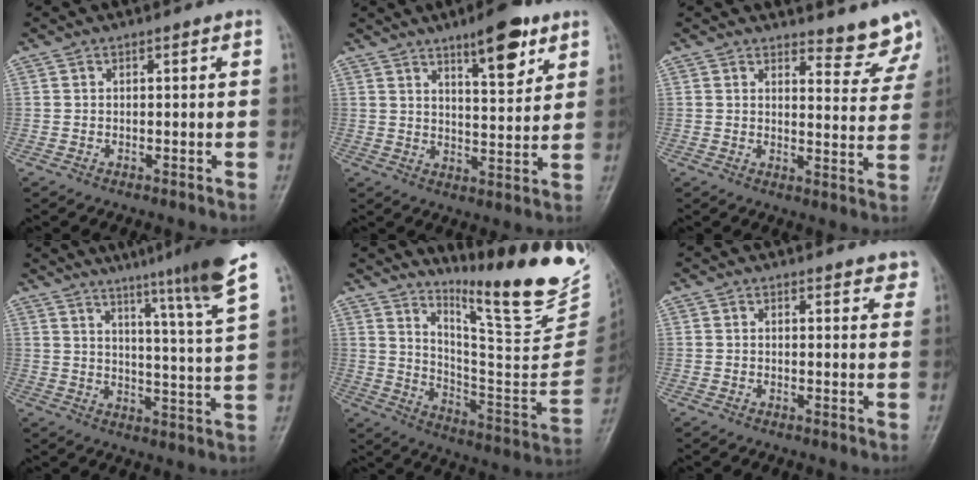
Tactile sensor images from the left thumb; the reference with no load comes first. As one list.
[{"total": 10.1, "force": [6.2, 3.1, 7.4], "torque": [-0.091, -0.036, 0.094]}, {"total": 7.5, "force": [7.1, 1.9, 1.5], "torque": [0.011, -0.062, 0.077]}, {"total": 18.5, "force": [13.6, -0.4, 12.5], "torque": [-0.171, -0.078, 0.180]}, {"total": 23.2, "force": [17.6, 3.5, 14.8], "torque": [-0.193, -0.129, 0.264]}, {"total": 3.7, "force": [3.2, 1.3, 1.2], "torque": [0.010, -0.014, 0.028]}]